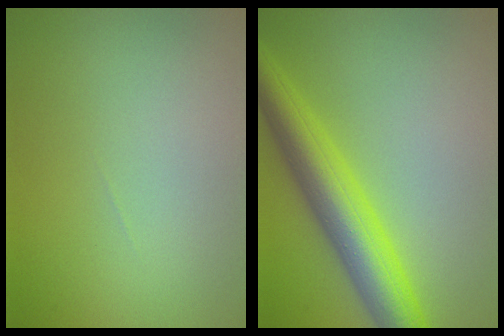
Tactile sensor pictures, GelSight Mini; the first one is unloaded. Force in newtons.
{"total": 6.9, "press": 6.9, "slide": 0.2}